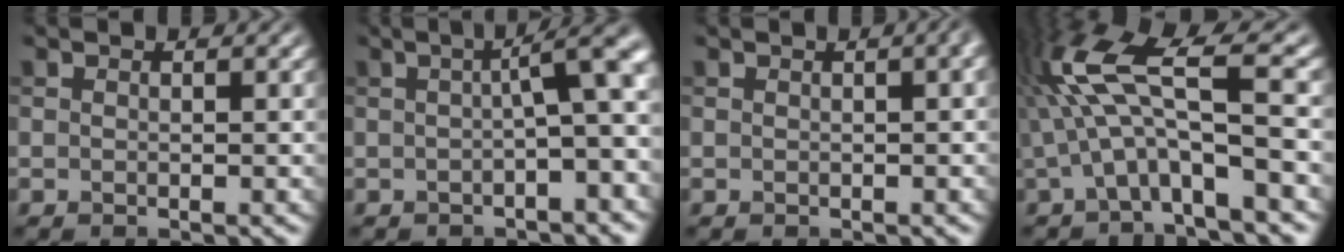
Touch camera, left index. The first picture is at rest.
{"total": 7.3, "force": [0.3, 1.8, 7.1], "torque": [-0.076, 0.018, -0.001]}
{"total": 2.7, "force": [0.6, 1.1, 2.3], "torque": [-0.009, 0.012, 0.007]}
{"total": 8.0, "force": [-0.1, 1.9, 7.8], "torque": [-0.156, 0.018, -0.014]}